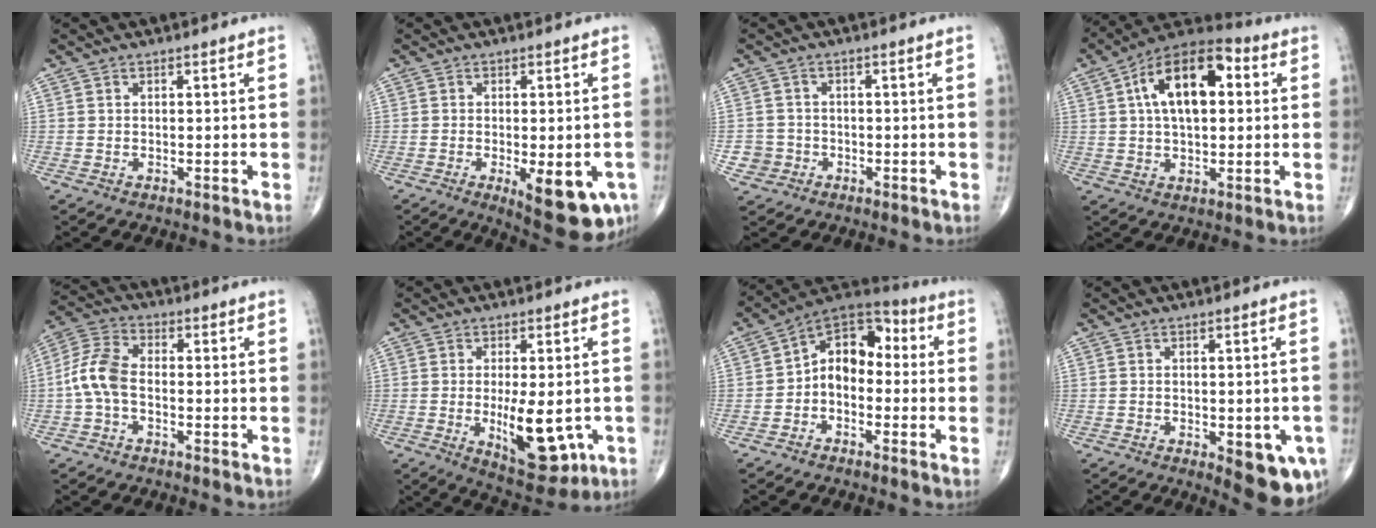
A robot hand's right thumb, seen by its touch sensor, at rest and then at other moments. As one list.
[{"total": 11.7, "force": [-4.3, 4.3, 10.0], "torque": [-0.120, -0.008, -0.048]}, {"total": 3.3, "force": [-1.2, 3.1, -0.1], "torque": [0.015, 0.012, -0.025]}, {"total": 15.9, "force": [3.4, 8.2, 13.1], "torque": [-0.202, 0.026, 0.047]}, {"total": 7.8, "force": [-1.4, 4.5, 6.3], "torque": [-0.137, 0.024, -0.039]}, {"total": 12.0, "force": [-2.4, 5.1, 10.6], "torque": [-0.140, -0.020, -0.022]}, {"total": 10.5, "force": [-1.1, 7.2, 7.5], "torque": [-0.080, 0.042, -0.041]}, {"total": 9.8, "force": [-3.4, 3.9, 8.3], "torque": [-0.081, -0.002, -0.033]}]